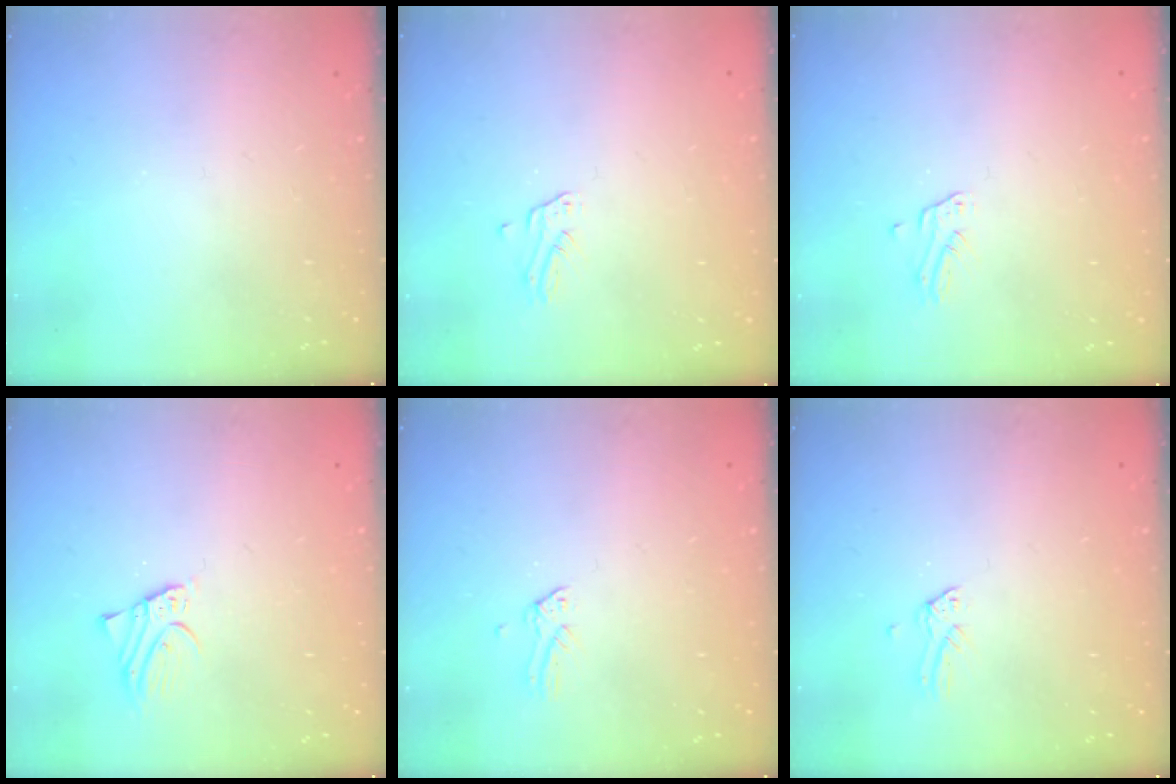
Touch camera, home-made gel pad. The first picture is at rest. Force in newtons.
{"total": 1.3, "press": 1.3, "slide": 0.1}
{"total": 1.3, "press": 1.3, "slide": 0.1}
{"total": 2.6, "press": 2.6, "slide": 0.0}
{"total": 0.0}
{"total": 0.0}